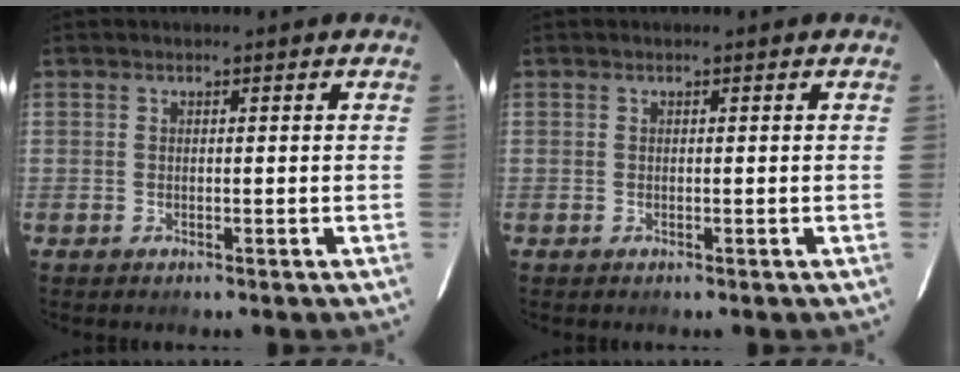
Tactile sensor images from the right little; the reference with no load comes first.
{"total": 0.0}